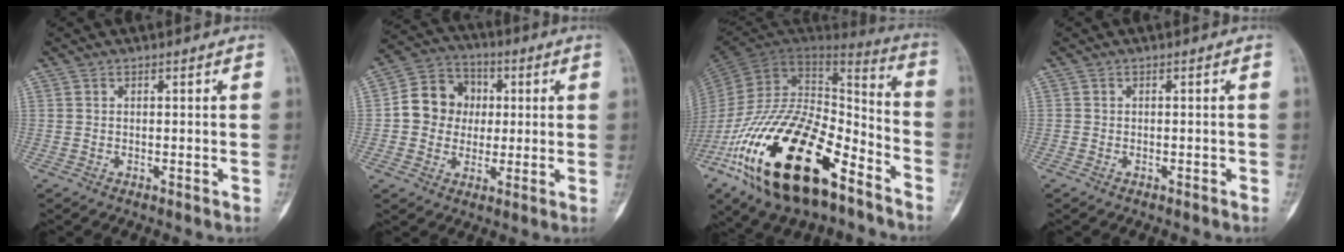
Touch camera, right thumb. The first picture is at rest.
{"total": 10.7, "force": [0.6, 9.6, 4.6], "torque": [-0.040, 0.020, -0.001]}
{"total": 32.1, "force": [-16.7, 14.4, 23.3], "torque": [-0.450, 0.042, -0.288]}
{"total": 0.6, "force": [-0.4, 0.3, 0.2], "torque": [-0.003, 0.002, -0.007]}